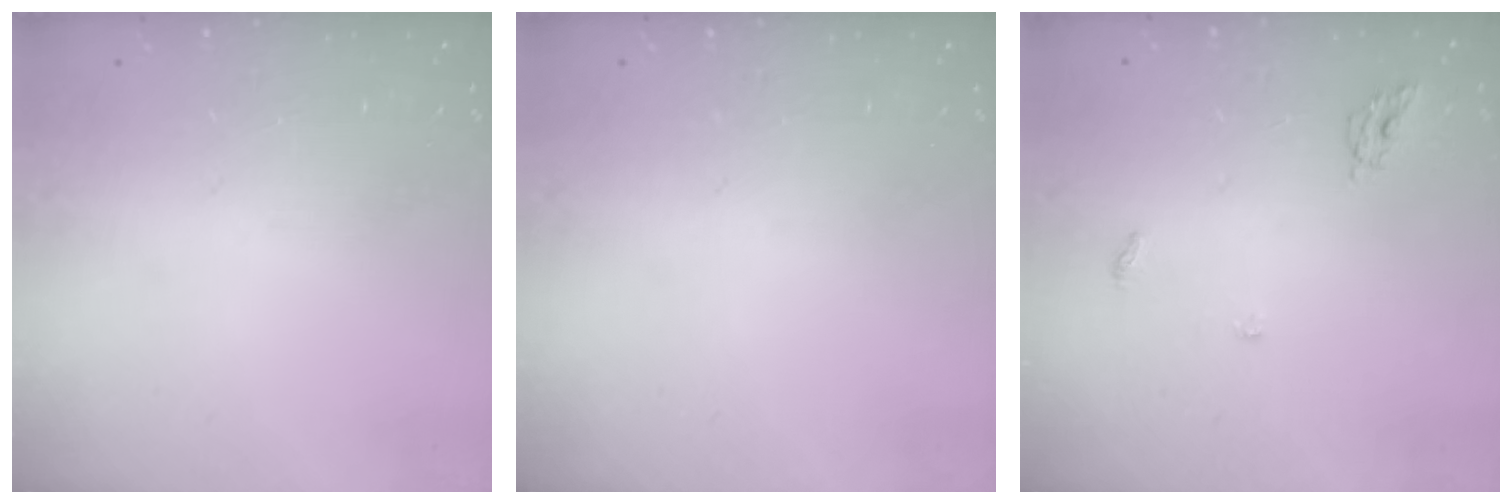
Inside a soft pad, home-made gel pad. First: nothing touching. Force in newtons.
{"total": 0.0}
{"total": 5.0, "press": 5.0, "slide": 0.3}